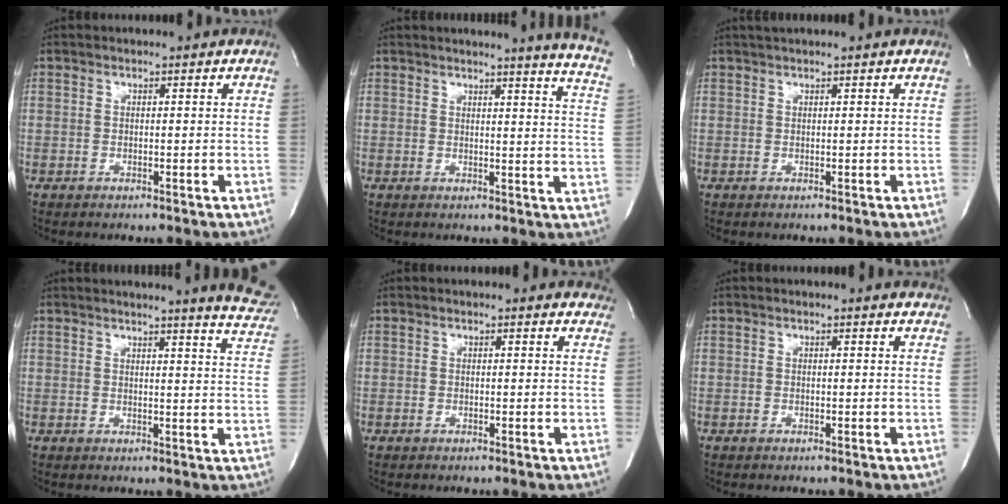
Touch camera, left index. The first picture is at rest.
{"total": 10.0, "force": [8.4, -1.3, 5.2], "torque": [-0.066, -0.069, 0.068]}
{"total": 1.6, "force": [1.4, -0.3, 0.7], "torque": [-0.010, 0.017, 0.030]}
{"total": 12.3, "force": [11.4, -0.3, 4.6], "torque": [-0.049, -0.065, 0.107]}
{"total": 5.3, "force": [4.9, 1.2, 1.5], "torque": [-0.010, 0.003, 0.035]}
{"total": 3.0, "force": [2.9, 0.2, 0.7], "torque": [-0.013, -0.005, 0.016]}